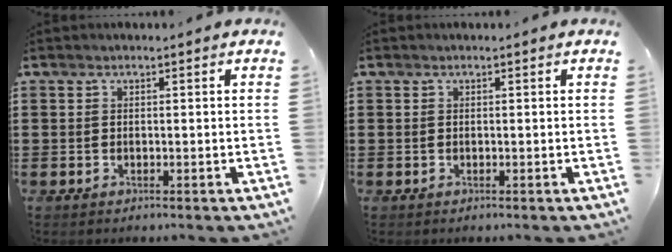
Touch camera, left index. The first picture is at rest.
{"total": 0.0}